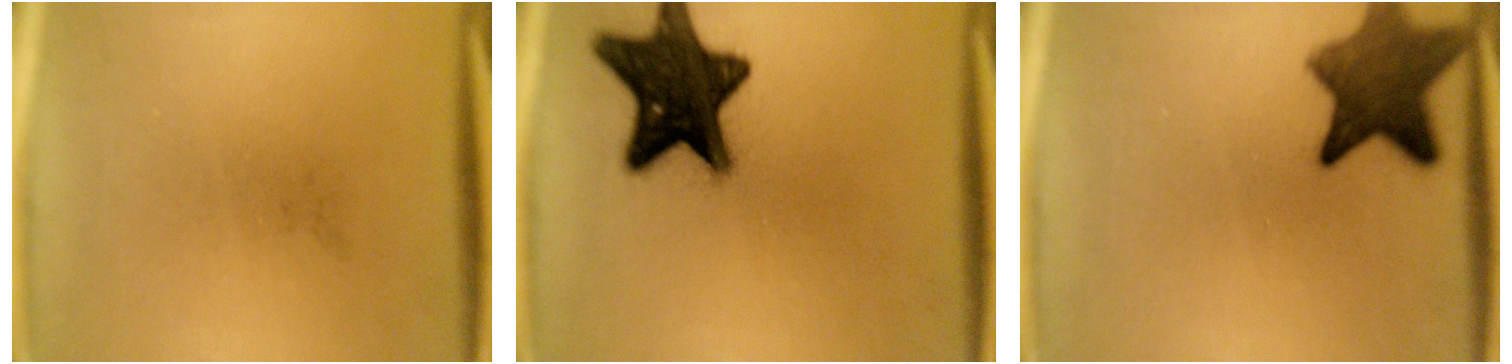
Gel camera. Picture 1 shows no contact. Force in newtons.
{"total": 17.5}
{"total": 9.4}